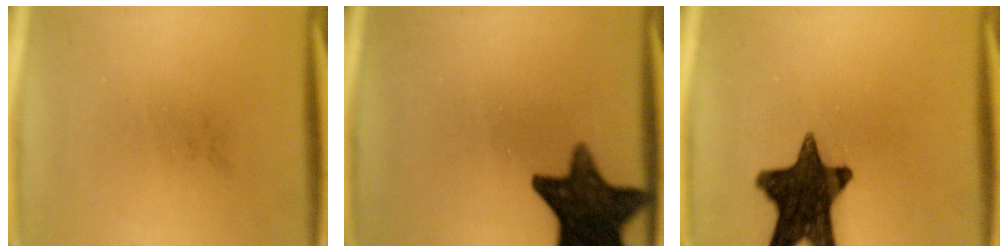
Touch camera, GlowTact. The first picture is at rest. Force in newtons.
{"total": 15.1}
{"total": 15.5}